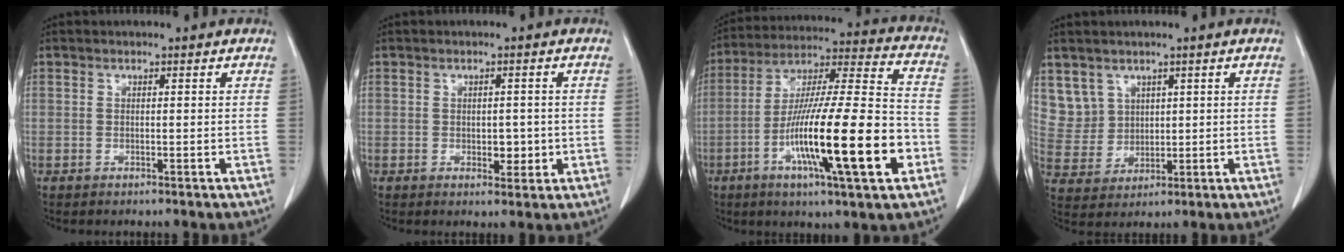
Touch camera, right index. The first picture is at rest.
{"total": 3.1, "force": [-0.3, 1.9, 2.4], "torque": [-0.027, 0.000, 0.002]}
{"total": 22.4, "force": [-7.3, 1.8, 21.1], "torque": [-0.354, -0.015, -0.123]}
{"total": 6.4, "force": [3.6, 5.3, 0.1], "torque": [-0.003, 0.013, 0.088]}